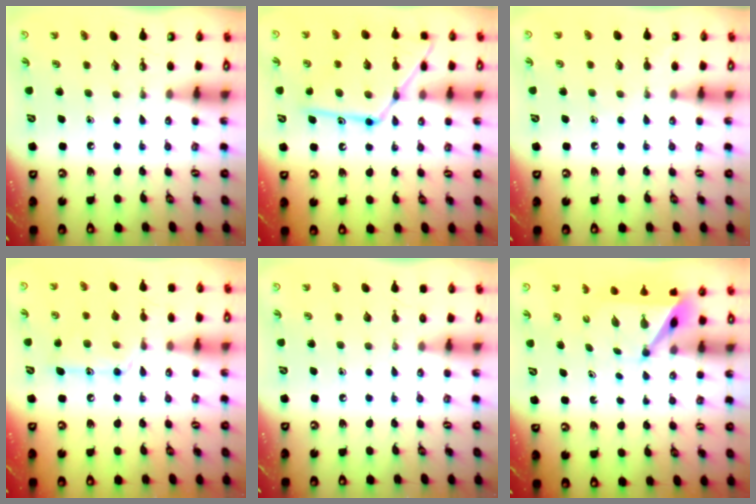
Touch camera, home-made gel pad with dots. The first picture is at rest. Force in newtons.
{"total": 17.0, "press": 16.9, "slide": 1.2}
{"total": 2.9, "press": 2.9, "slide": 0.4}
{"total": 13.7, "press": 13.7, "slide": 0.9}
{"total": 0.0}
{"total": 4.4, "press": 4.4, "slide": 0.4}